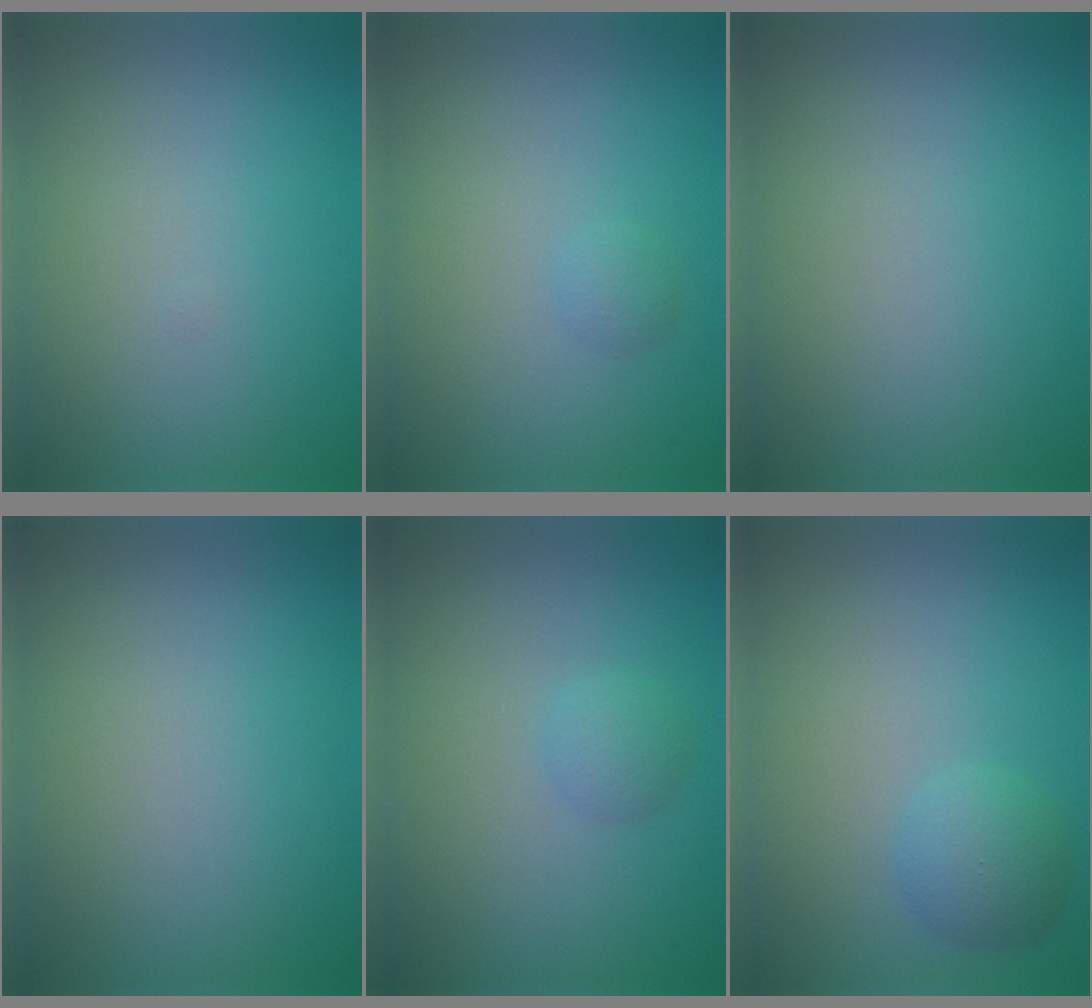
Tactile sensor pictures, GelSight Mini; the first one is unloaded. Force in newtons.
{"total": 0.8, "press": 0.8, "slide": 0.0}
{"total": 0.0}
{"total": 0.0}
{"total": 1.3, "press": 1.3, "slide": 0.0}
{"total": 2.5, "press": 2.5, "slide": 0.1}